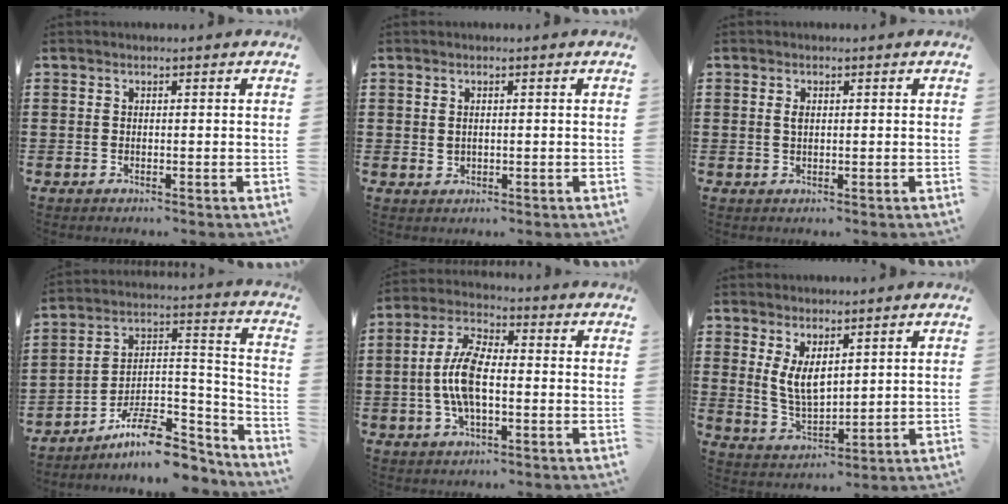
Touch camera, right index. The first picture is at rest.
{"total": 1.1, "force": [0.2, 0.8, 0.8], "torque": [-0.018, 0.007, 0.003]}
{"total": 1.3, "force": [0.3, 0.6, 1.1], "torque": [-0.023, 0.003, 0.005]}
{"total": 10.2, "force": [-8.3, 3.1, 5.0], "torque": [-0.078, 0.026, -0.157]}
{"total": 8.3, "force": [-1.0, 3.7, 7.3], "torque": [-0.166, 0.002, -0.025]}
{"total": 5.4, "force": [2.3, 2.7, 4.0], "torque": [-0.093, -0.003, 0.041]}